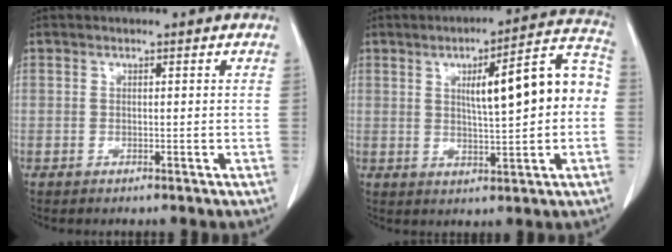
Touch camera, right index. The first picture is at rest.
{"total": 12.6, "force": [1.2, 2.2, 12.4], "torque": [-0.167, 0.038, 0.019]}